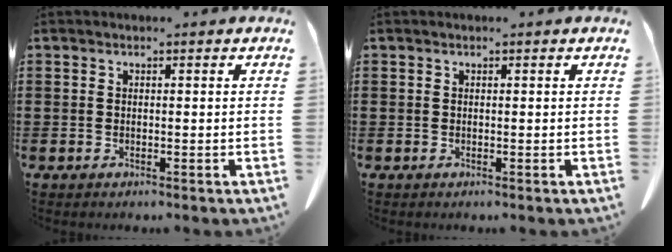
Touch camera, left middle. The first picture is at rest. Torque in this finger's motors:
{"motor_torque": [0.00, 0.00, 0.00, -0.01]}